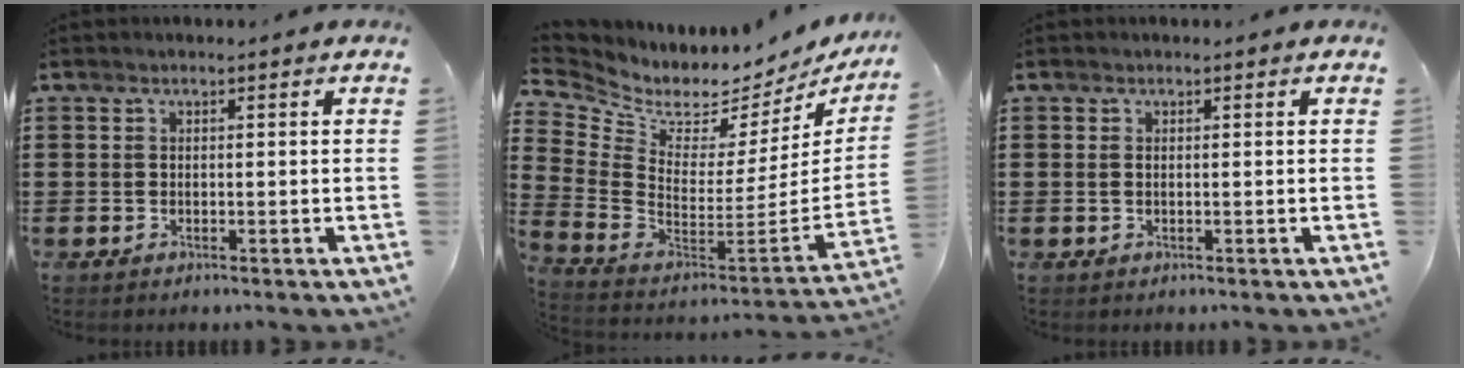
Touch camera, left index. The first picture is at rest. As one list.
[{"total": 3.1, "force": [2.7, 1.4, 0.7], "torque": [-0.044, -0.051, 0.038]}, {"total": 0.8, "force": [0.0, 0.4, 0.7], "torque": [-0.016, 0.001, 0.000]}]